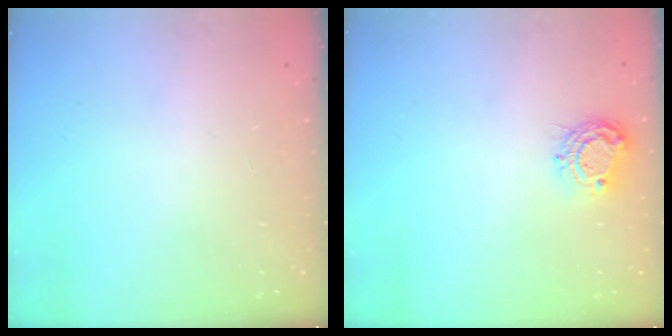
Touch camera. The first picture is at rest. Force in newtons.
{"total": 8.4, "press": 8.3, "slide": 0.7}